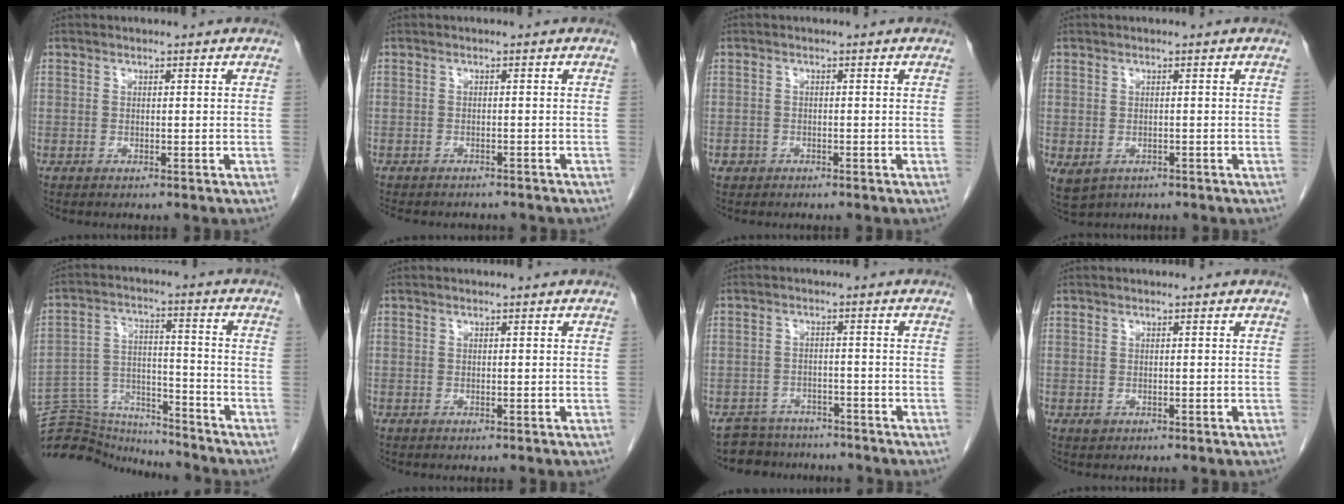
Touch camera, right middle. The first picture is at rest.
{"total": 8.8, "force": [-7.7, 2.8, 3.0], "torque": [-0.048, -0.001, -0.091]}
{"total": 1.2, "force": [-0.8, 1.0, 0.1], "torque": [-0.006, 0.004, -0.014]}
{"total": 4.3, "force": [-2.1, 3.1, 2.0], "torque": [-0.036, -0.007, -0.024]}
{"total": 14.2, "force": [-14.1, 1.7, 1.1], "torque": [-0.023, 0.037, -0.233]}
{"total": 0.0}
{"total": 5.9, "force": [-5.2, 2.7, -0.5], "torque": [0.014, 0.011, -0.081]}
{"total": 0.6, "force": [-0.2, 0.5, 0.2], "torque": [-0.004, 0.001, -0.002]}